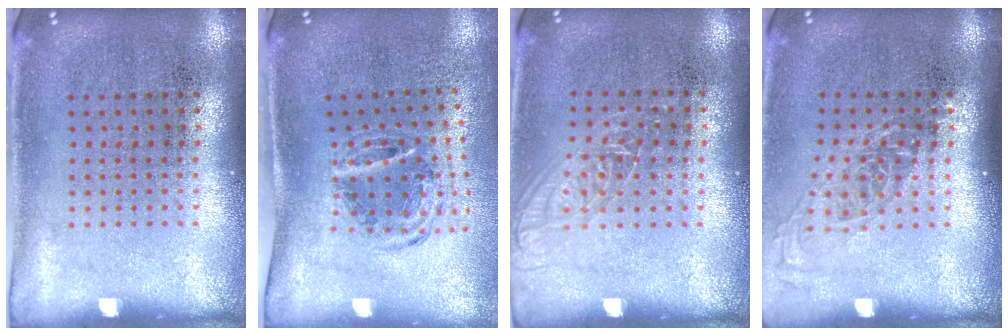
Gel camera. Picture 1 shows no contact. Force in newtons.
{"total": 1.1, "press": 1.0, "slide": 0.5}
{"total": 1.1, "press": 1.1, "slide": 0.4}
{"total": 1.3, "press": 1.1, "slide": 0.8}